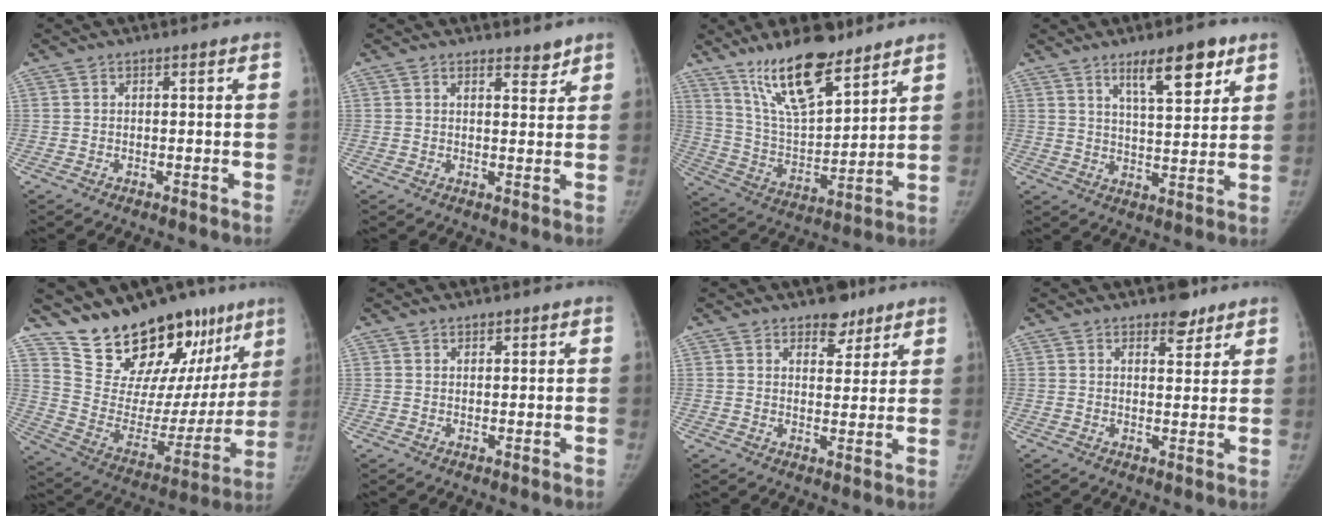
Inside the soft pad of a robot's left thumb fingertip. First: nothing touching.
{"total": 2.5, "force": [2.2, 0.9, 0.7], "torque": [0.006, -0.017, 0.031]}
{"total": 17.1, "force": [12.4, 5.6, 10.4], "torque": [-0.148, -0.070, 0.230]}
{"total": 10.3, "force": [6.3, 3.1, 7.5], "torque": [-0.095, -0.036, 0.104]}
{"total": 26.4, "force": [19.5, 11.7, 13.3], "torque": [-0.162, -0.093, 0.305]}
{"total": 1.0, "force": [0.8, 0.6, 0.1], "torque": [0.013, -0.005, 0.009]}
{"total": 5.4, "force": [3.9, 3.1, 2.0], "torque": [0.005, -0.024, 0.057]}
{"total": 4.4, "force": [3.3, 2.2, 2.1], "torque": [-0.006, -0.020, 0.047]}